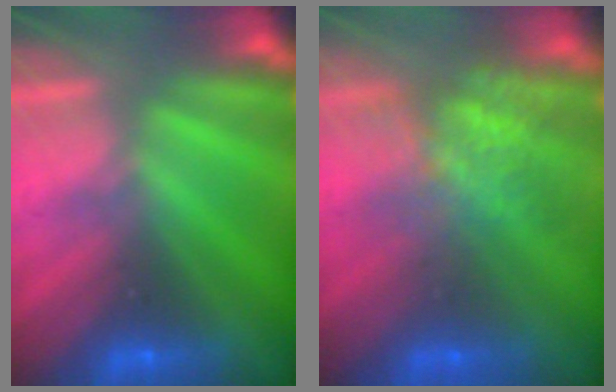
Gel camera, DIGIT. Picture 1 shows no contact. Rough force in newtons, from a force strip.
{"total": 7.2}